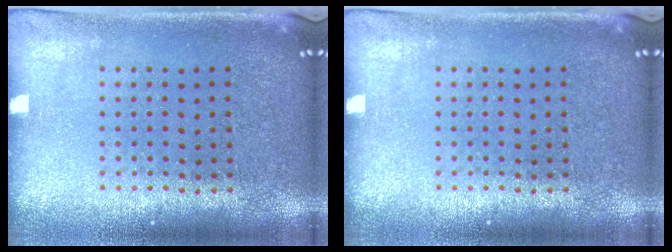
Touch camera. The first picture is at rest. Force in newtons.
{"total": 0.0}